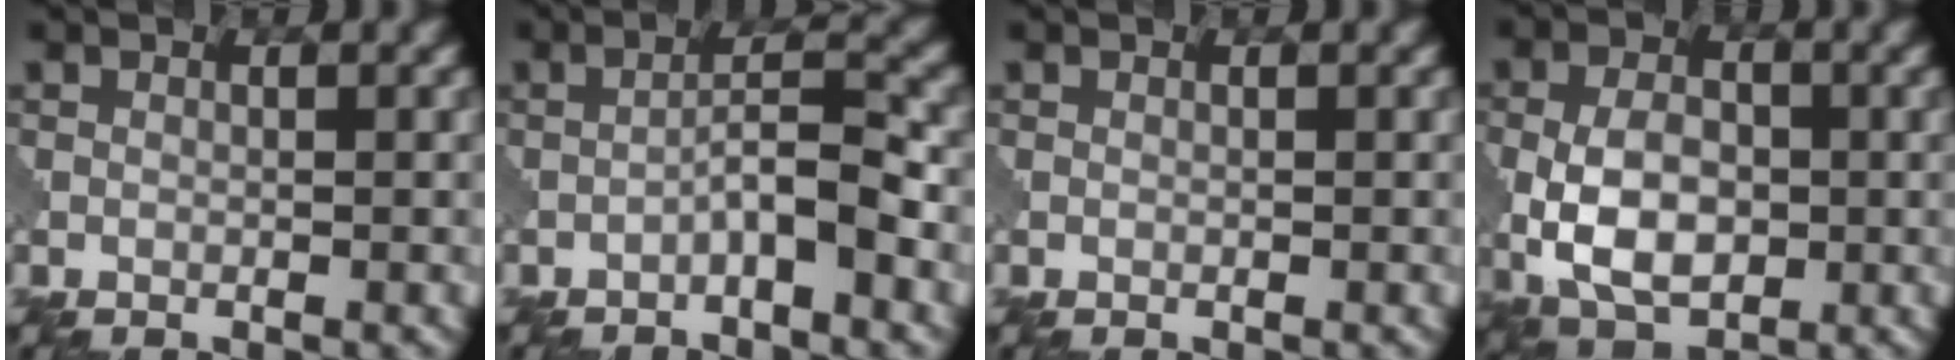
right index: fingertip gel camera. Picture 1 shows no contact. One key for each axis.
{"total": 3.5, "fx": -1.7, "fy": 0.6, "fz": 3.0, "tx": -0.052, "ty": 0.017, "tz": -0.036}
{"total": 0.0}
{"total": 6.1, "fx": -1.1, "fy": 3.8, "fz": 4.7, "tx": -0.090, "ty": 0.000, "tz": -0.026}